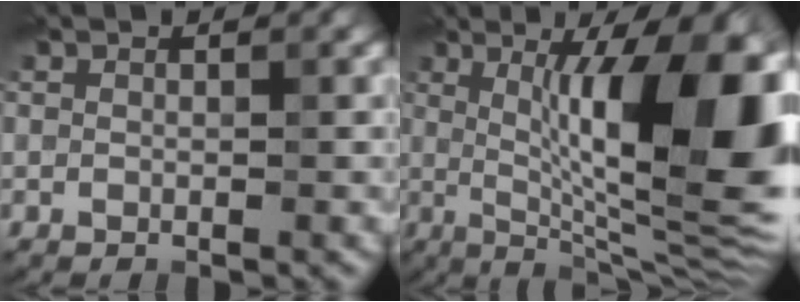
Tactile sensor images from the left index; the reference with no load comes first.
{"total": 14.6, "force": [2.1, 4.1, 13.9], "torque": [-0.179, 0.007, 0.027]}